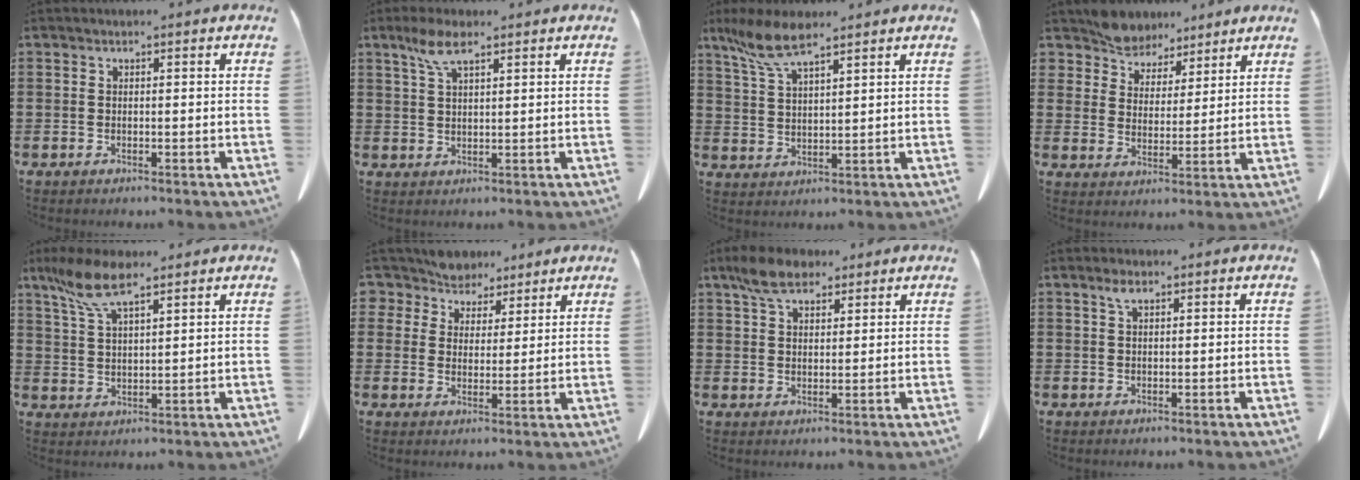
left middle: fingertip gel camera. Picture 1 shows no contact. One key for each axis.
{"total": 5.0, "fx": 2.9, "fy": 1.5, "fz": 3.8, "tx": -0.083, "ty": 0.005, "tz": 0.053}
{"total": 7.1, "fx": 5.0, "fy": 1.5, "fz": 4.7, "tx": -0.111, "ty": -0.008, "tz": 0.091}
{"total": 6.2, "fx": 5.8, "fy": 2.2, "fz": 0.1, "tx": -0.034, "ty": -0.029, "tz": 0.110}
{"total": 7.9, "fx": 5.4, "fy": 2.1, "fz": 5.3, "tx": -0.132, "ty": -0.010, "tz": 0.096}
{"total": 6.1, "fx": 5.6, "fy": 2.5, "fz": -0.1, "tx": -0.034, "ty": -0.026, "tz": 0.104}
{"total": 5.7, "fx": 4.2, "fy": 2.7, "fz": 2.9, "tx": -0.070, "ty": 0.004, "tz": 0.079}
{"total": 1.9, "fx": 1.0, "fy": 0.6, "fz": 1.4, "tx": -0.032, "ty": 0.001, "tz": 0.019}